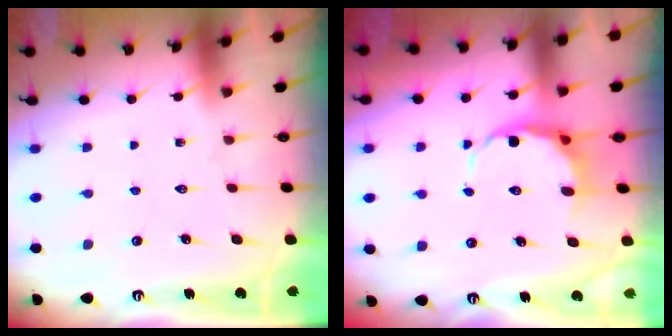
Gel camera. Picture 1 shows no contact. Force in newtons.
{"total": 6.9, "press": 6.7, "slide": 1.7}